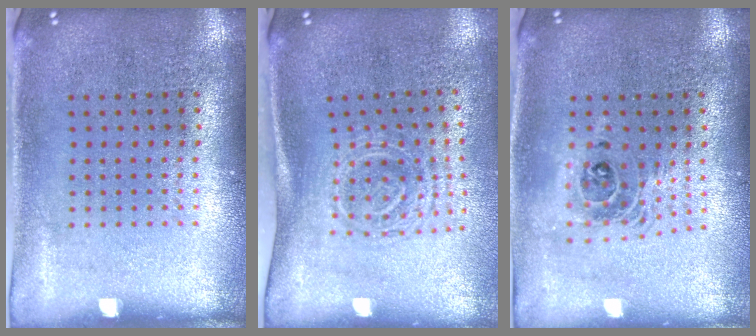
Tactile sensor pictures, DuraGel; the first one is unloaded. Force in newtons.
{"total": 1.7, "press": 1.2, "slide": 1.2}
{"total": 1.7, "press": 1.4, "slide": 0.9}